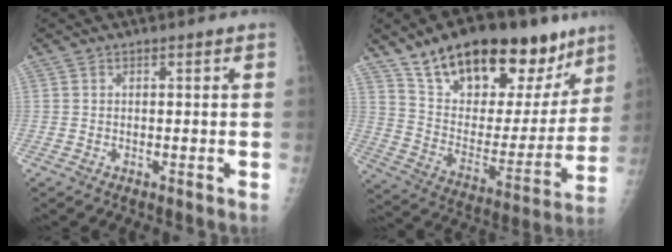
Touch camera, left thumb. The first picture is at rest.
{"total": 28.7, "force": [18.7, 13.0, 17.5], "torque": [-0.228, -0.051, 0.300]}